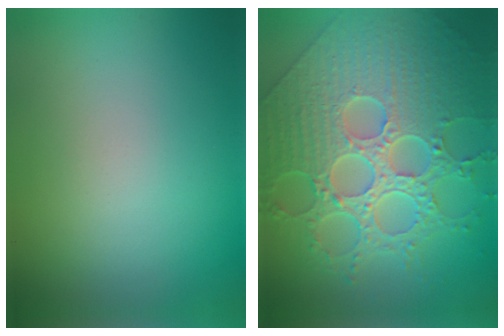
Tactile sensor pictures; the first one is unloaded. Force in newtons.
{"total": 9.8, "press": 7.1, "slide": 6.8}